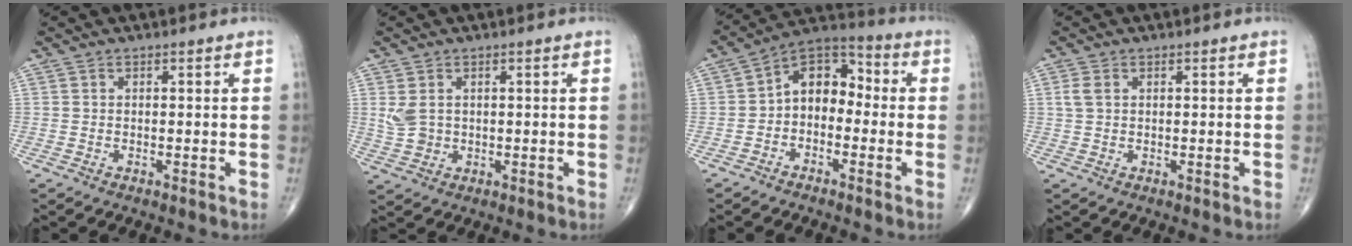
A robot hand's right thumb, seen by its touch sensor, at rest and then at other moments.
{"total": 3.6, "force": [0.9, 2.7, 2.2], "torque": [-0.041, -0.002, 0.027]}
{"total": 9.6, "force": [-1.1, 6.7, 6.8], "torque": [-0.076, 0.044, -0.041]}
{"total": 2.1, "force": [0.6, 1.4, 1.5], "torque": [-0.038, 0.007, 0.014]}